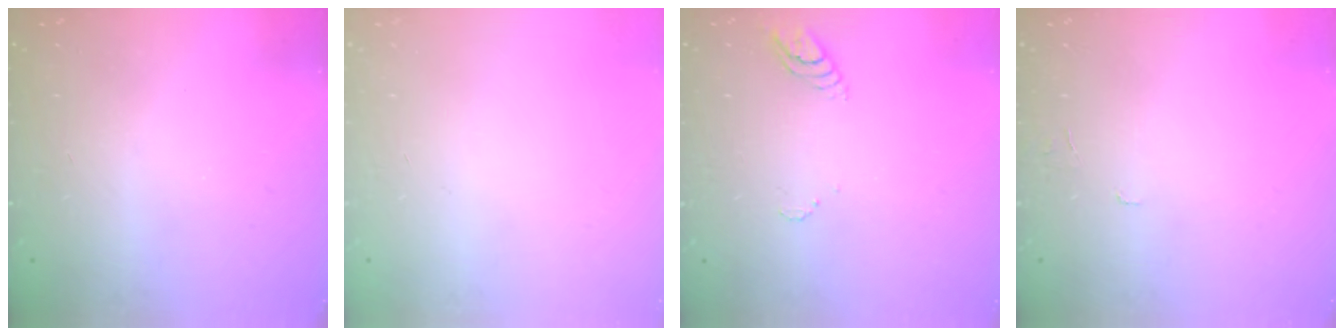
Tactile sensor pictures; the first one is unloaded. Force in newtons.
{"total": 0.0}
{"total": 3.9, "press": 3.9, "slide": 0.4}
{"total": 3.6, "press": 3.5, "slide": 0.2}